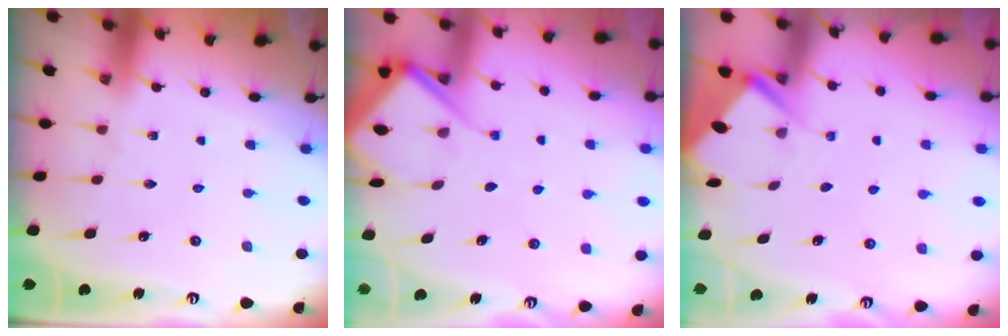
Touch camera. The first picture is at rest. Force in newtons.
{"total": 6.6, "press": 6.6, "slide": 0.6}
{"total": 2.9, "press": 2.9, "slide": 0.4}